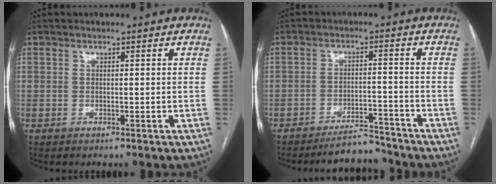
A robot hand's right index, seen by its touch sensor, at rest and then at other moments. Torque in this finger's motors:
{"motor_torque": [-0.20, 0.01, -0.26, -0.08]}